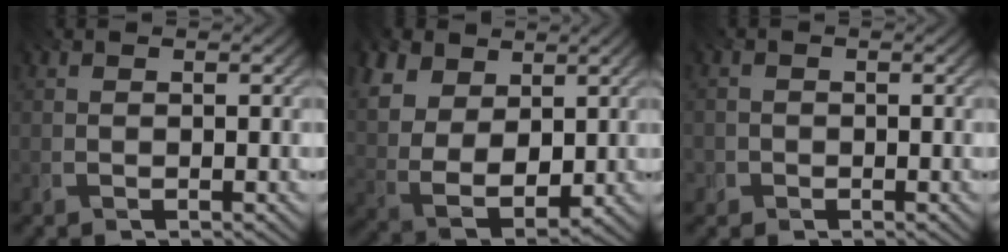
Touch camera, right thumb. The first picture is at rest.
{"total": 10.7, "force": [4.4, 7.0, 6.9], "torque": [-0.192, 0.007, 0.081]}
{"total": 1.3, "force": [-0.8, 0.9, -0.5], "torque": [0.012, -0.004, -0.024]}